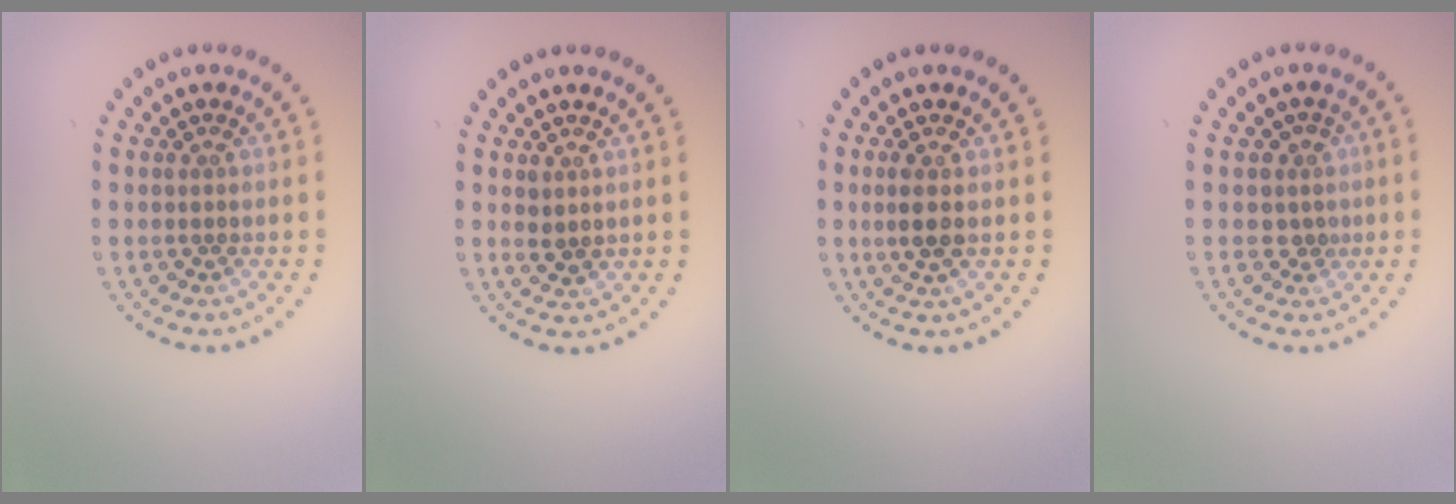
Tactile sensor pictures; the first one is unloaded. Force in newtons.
{"total": 1.1, "press": 1.0, "slide": 0.4}
{"total": 1.9, "press": 1.7, "slide": 0.8}
{"total": 1.8, "press": 1.4, "slide": 1.1}